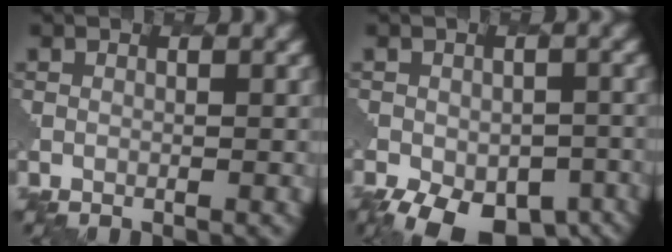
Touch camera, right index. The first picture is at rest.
{"total": 9.9, "force": [-6.3, 5.0, 5.8], "torque": [-0.093, -0.034, -0.081]}